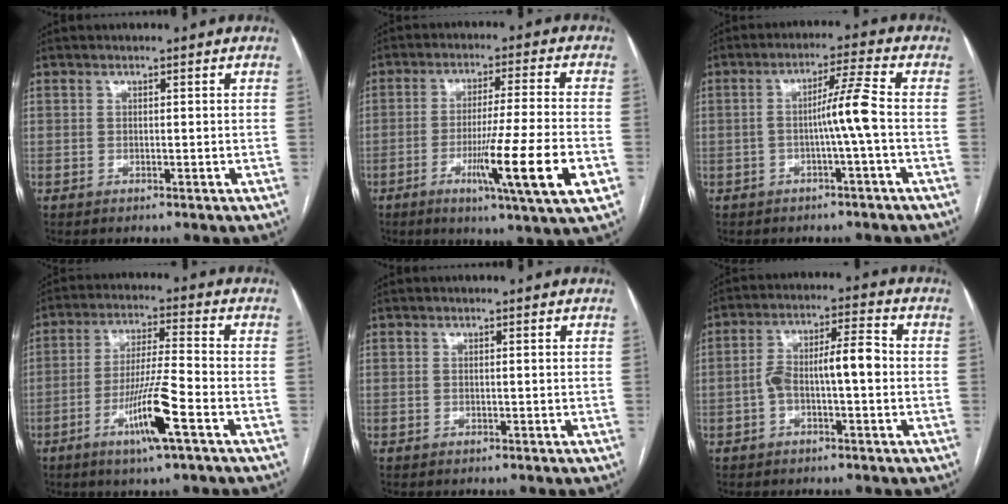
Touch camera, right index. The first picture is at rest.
{"total": 14.3, "force": [-4.8, -1.0, 13.4], "torque": [-0.228, -0.029, -0.081]}
{"total": 5.7, "force": [-1.3, -1.1, 5.5], "torque": [-0.093, 0.015, -0.022]}
{"total": 10.3, "force": [-4.7, -0.3, 9.2], "torque": [-0.175, -0.011, -0.088]}
{"total": 0.0}
{"total": 7.7, "force": [-1.2, 1.8, 7.4], "torque": [-0.134, 0.032, -0.021]}